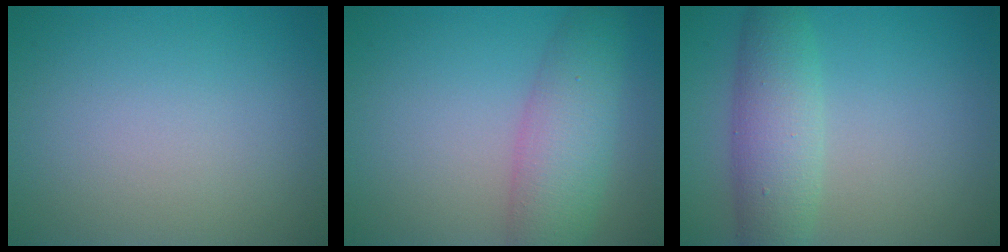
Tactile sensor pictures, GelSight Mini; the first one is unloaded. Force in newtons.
{"total": 5.6, "press": 5.6, "slide": 0.2}
{"total": 5.0, "press": 5.0, "slide": 0.1}